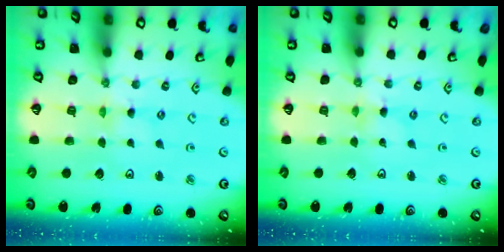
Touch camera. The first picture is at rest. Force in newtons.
{"total": 0.7, "press": 0.7, "slide": 0.1}